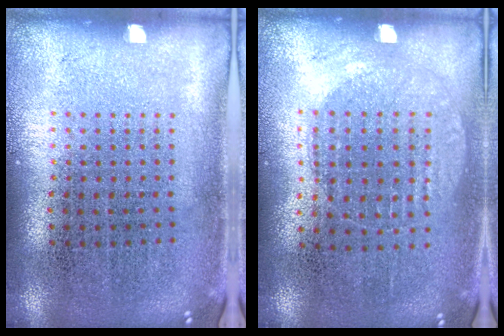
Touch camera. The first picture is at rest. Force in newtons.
{"total": 0.9, "press": 0.8, "slide": 0.3}